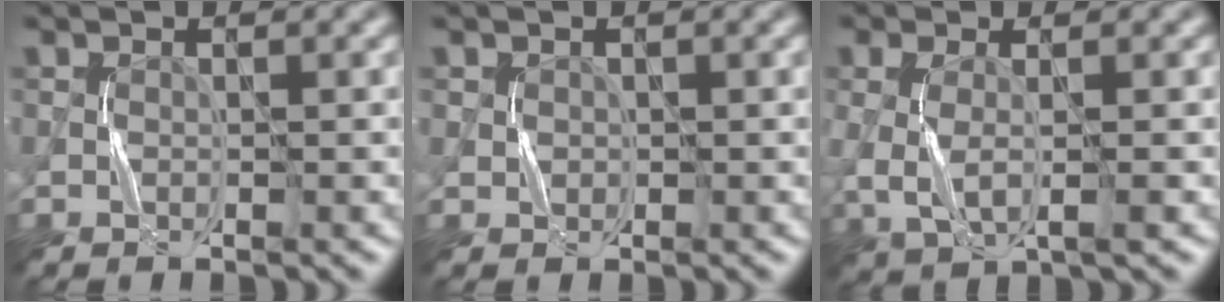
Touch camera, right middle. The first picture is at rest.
{"total": 0.8, "force": [0.1, 0.8, 0.0], "torque": [0.004, 0.002, 0.002]}
{"total": 2.9, "force": [0.3, 1.3, 2.6], "torque": [-0.065, -0.003, 0.004]}